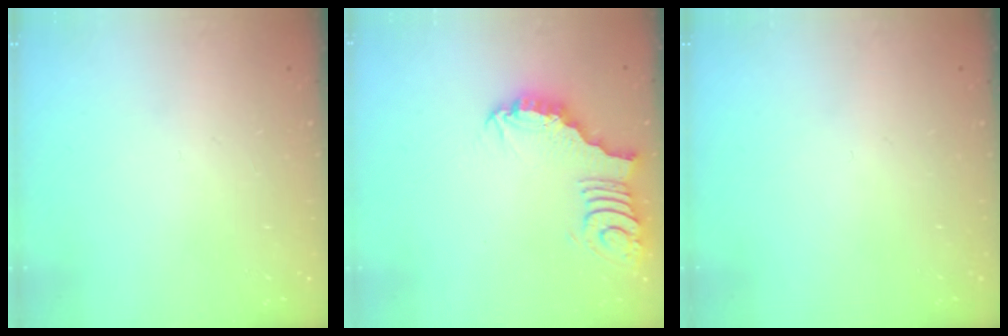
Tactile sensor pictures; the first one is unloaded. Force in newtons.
{"total": 3.4, "press": 3.4, "slide": 0.7}
{"total": 0.0}